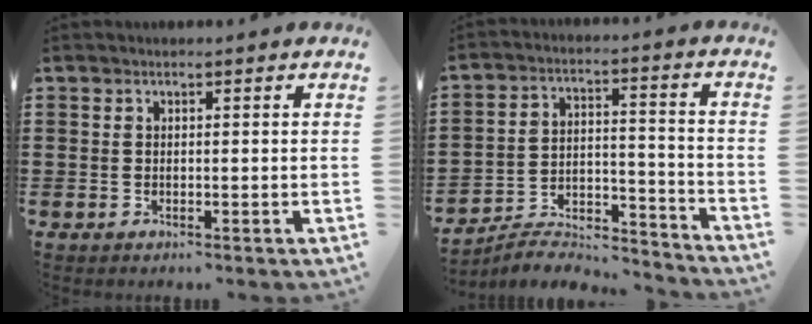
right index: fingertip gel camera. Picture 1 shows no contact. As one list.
[{"total": 5.9, "force": [-5.7, 1.0, 1.1], "torque": [-0.023, 0.004, -0.116]}]